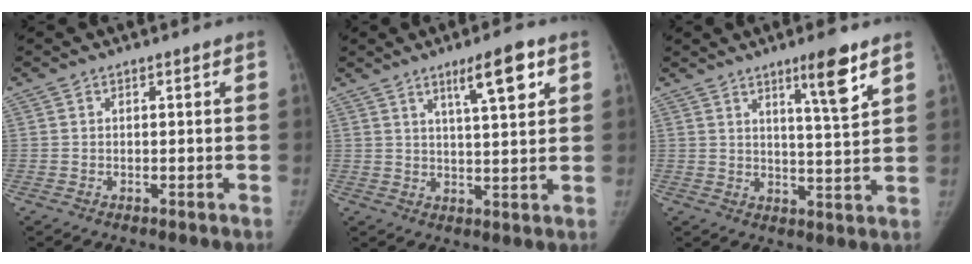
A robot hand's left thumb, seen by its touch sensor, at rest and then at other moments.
{"total": 8.2, "force": [4.3, 1.5, 6.7], "torque": [-0.100, -0.020, 0.071]}
{"total": 8.1, "force": [5.0, 0.7, 6.4], "torque": [-0.095, -0.033, 0.080]}